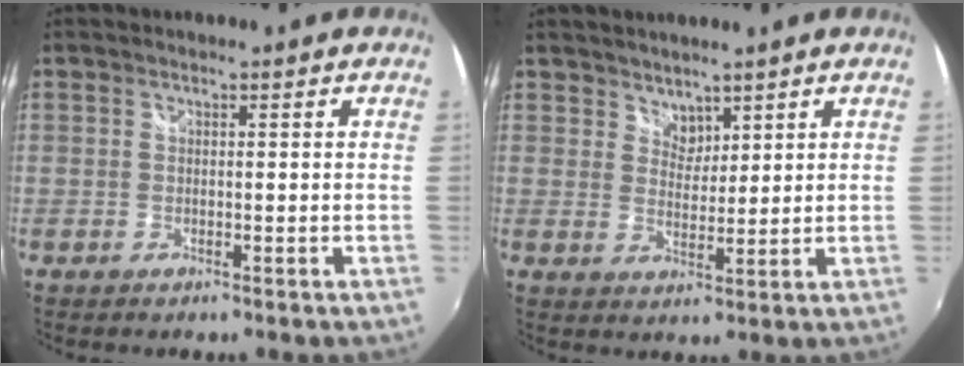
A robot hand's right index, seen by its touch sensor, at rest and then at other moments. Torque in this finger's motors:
{"motor_torque": [-0.23, 0.04, -0.05, 0.00]}